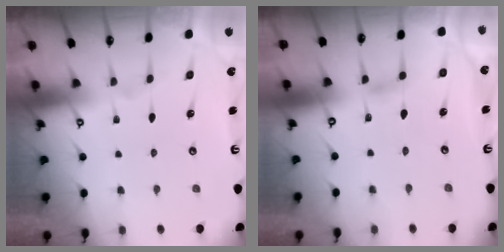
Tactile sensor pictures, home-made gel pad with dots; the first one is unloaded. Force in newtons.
{"total": 2.9, "press": 2.9, "slide": 0.3}